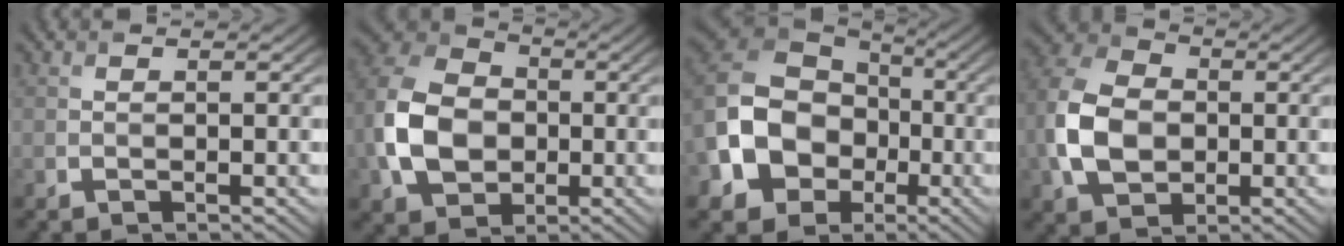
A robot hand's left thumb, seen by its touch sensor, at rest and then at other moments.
{"total": 11.6, "force": [-1.6, 8.6, 7.6], "torque": [-0.185, 0.009, -0.039]}
{"total": 15.3, "force": [-4.0, 12.1, 8.6], "torque": [-0.215, -0.024, -0.090]}
{"total": 10.6, "force": [-1.1, 7.6, 7.4], "torque": [-0.187, 0.008, -0.032]}